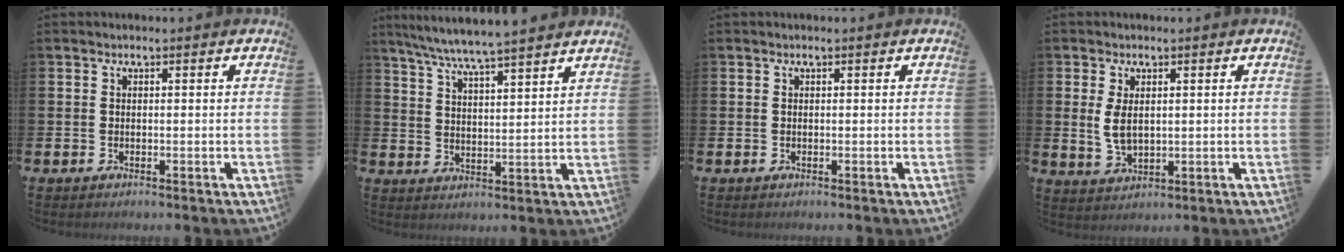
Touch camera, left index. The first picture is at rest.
{"total": 6.6, "force": [6.3, -0.5, 1.9], "torque": [-0.063, -0.032, 0.112]}
{"total": 0.0}
{"total": 3.9, "force": [1.1, 2.0, 3.1], "torque": [-0.048, -0.001, 0.016]}